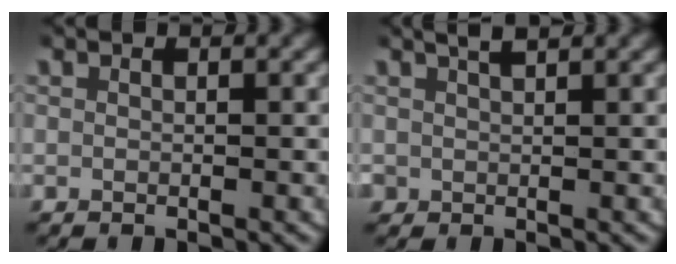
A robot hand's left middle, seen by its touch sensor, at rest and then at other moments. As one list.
[{"total": 2.0, "force": [0.8, 1.7, 0.8], "torque": [-0.024, 0.001, 0.018]}]